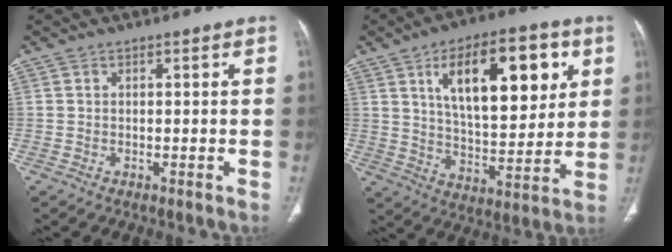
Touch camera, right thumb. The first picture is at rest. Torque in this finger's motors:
{"motor_torque": [0.44, 1.40, 1.17, 0.79, 0.38]}